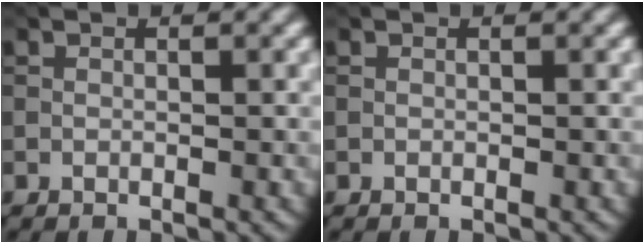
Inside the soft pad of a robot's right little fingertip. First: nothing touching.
{"total": 0.0}